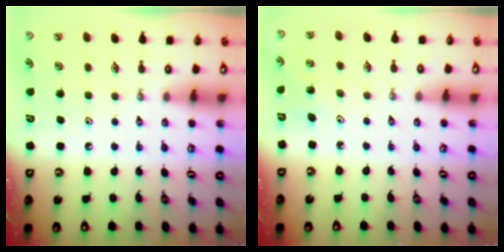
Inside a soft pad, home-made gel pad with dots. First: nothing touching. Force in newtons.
{"total": 2.9, "press": 2.6, "slide": 1.3}